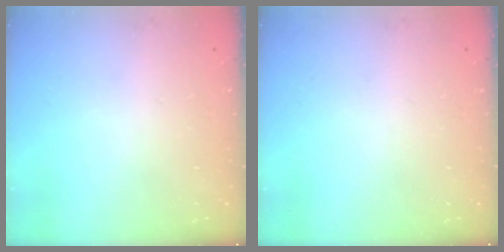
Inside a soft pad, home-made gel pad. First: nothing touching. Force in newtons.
{"total": 0.0}